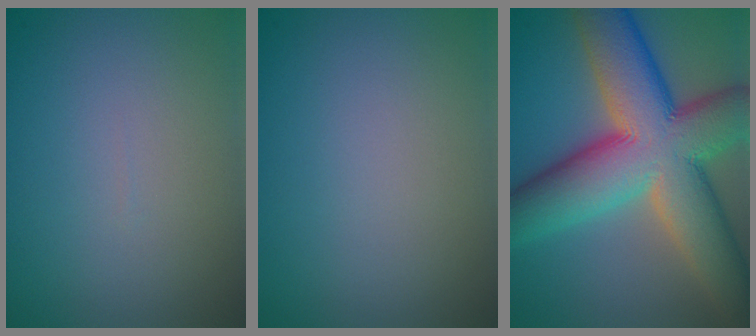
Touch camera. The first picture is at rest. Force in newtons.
{"total": 0.0}
{"total": 15.2, "press": 15.2, "slide": 0.8}